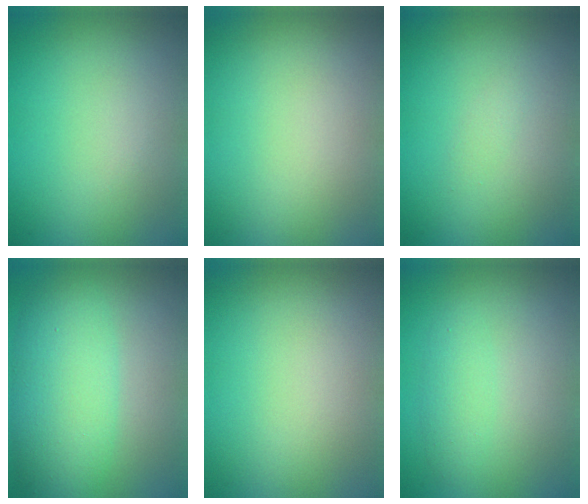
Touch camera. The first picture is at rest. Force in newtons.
{"total": 0.0}
{"total": 0.7, "press": 0.6, "slide": 0.1}
{"total": 6.3, "press": 6.3, "slide": 0.0}
{"total": 0.0}
{"total": 1.6, "press": 1.6, "slide": 0.0}